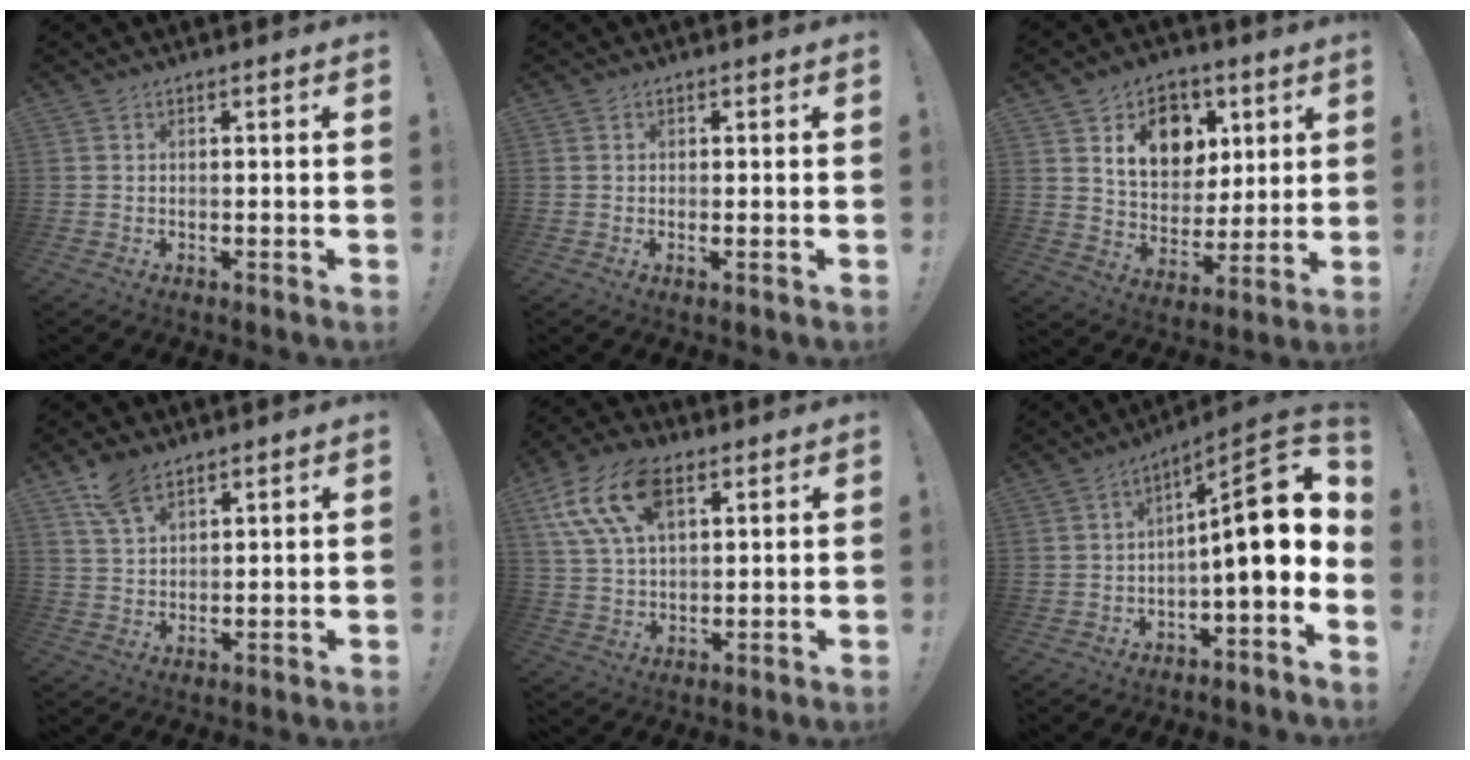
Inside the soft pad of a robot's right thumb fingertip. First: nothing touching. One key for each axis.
{"total": 1.0, "fx": 0.3, "fy": 0.0, "fz": 1.0, "tx": -0.013, "ty": -0.003, "tz": 0.003}
{"total": 15.0, "fx": 6.8, "fy": 11.0, "fz": 7.4, "tx": -0.107, "ty": -0.027, "tz": 0.131}
{"total": 7.6, "fx": 5.1, "fy": 3.6, "fz": 4.3, "tx": -0.079, "ty": -0.018, "tz": 0.098}
{"total": 15.9, "fx": 7.0, "fy": 9.2, "fz": 10.9, "tx": -0.218, "ty": -0.015, "tz": 0.128}
{"total": 14.4, "fx": 0.9, "fy": 3.6, "fz": 13.9, "tx": -0.208, "ty": 0.002, "tz": 0.012}